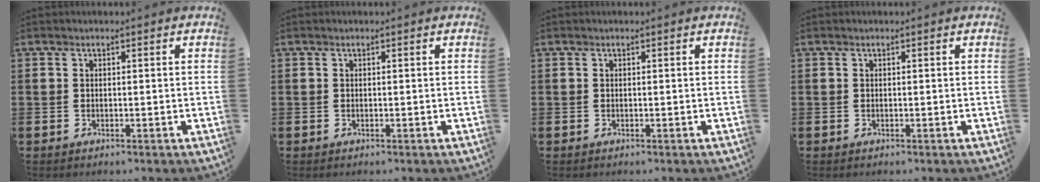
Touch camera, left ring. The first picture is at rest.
{"total": 0.0}
{"total": 0.0}
{"total": 0.0}